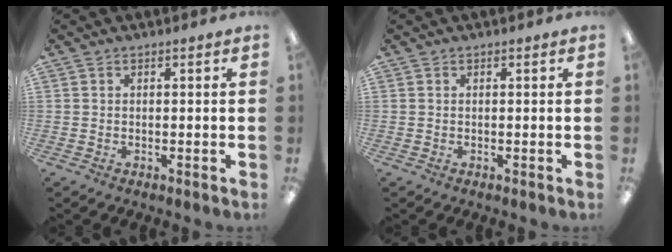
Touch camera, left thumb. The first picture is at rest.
{"total": 0.0}